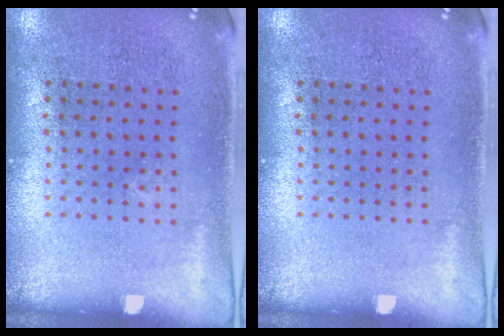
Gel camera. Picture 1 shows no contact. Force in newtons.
{"total": 0.0}